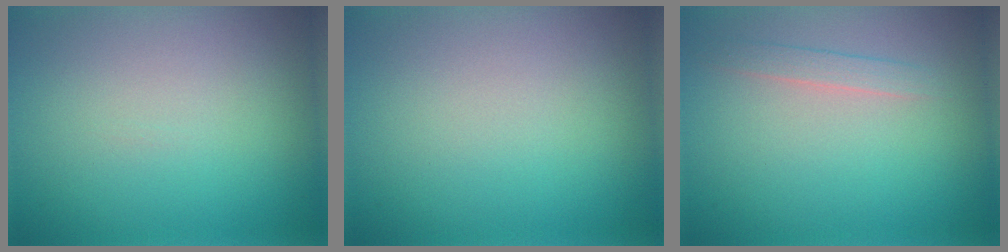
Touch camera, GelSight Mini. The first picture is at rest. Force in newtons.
{"total": 0.0}
{"total": 1.3, "press": 1.3, "slide": 0.1}